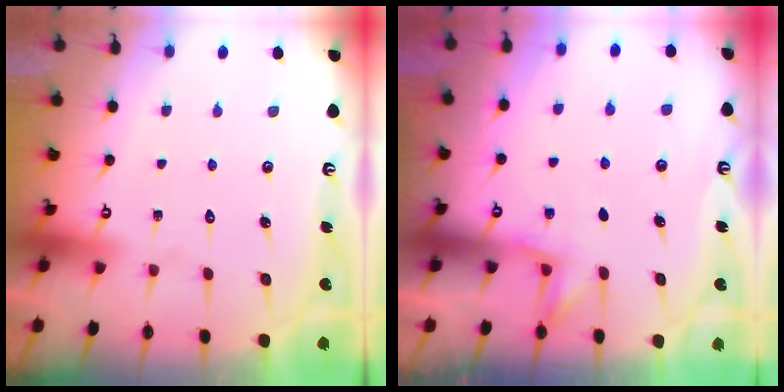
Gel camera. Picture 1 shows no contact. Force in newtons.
{"total": 3.4, "press": 3.4, "slide": 0.5}